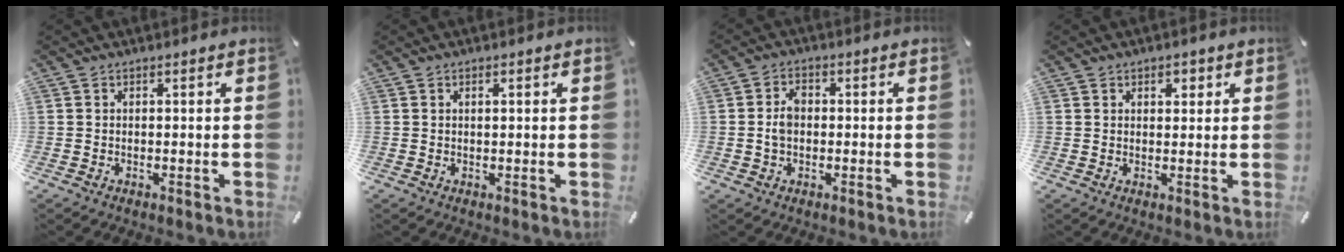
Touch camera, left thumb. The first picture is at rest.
{"total": 1.1, "force": [0.3, 0.3, 1.0], "torque": [-0.019, 0.002, 0.005]}
{"total": 4.2, "force": [-0.2, 3.0, 3.0], "torque": [-0.055, 0.003, -0.009]}
{"total": 2.2, "force": [1.1, 1.6, 1.0], "torque": [-0.007, -0.001, 0.013]}